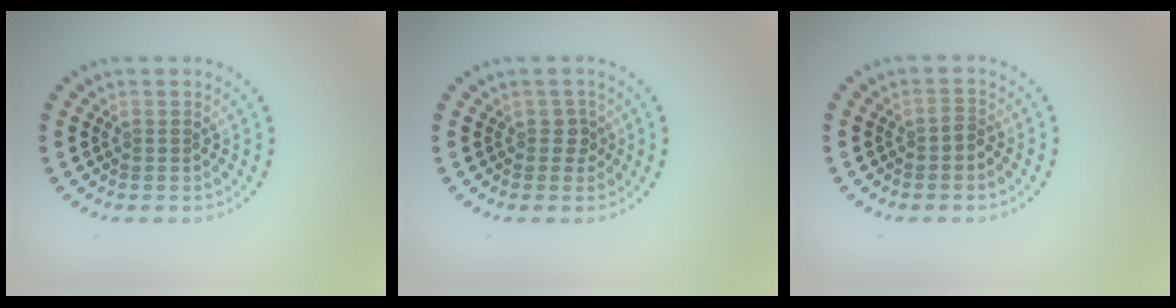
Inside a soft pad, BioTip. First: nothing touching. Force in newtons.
{"total": 1.1, "press": 0.9, "slide": 0.6}
{"total": 1.0, "press": 0.8, "slide": 0.6}